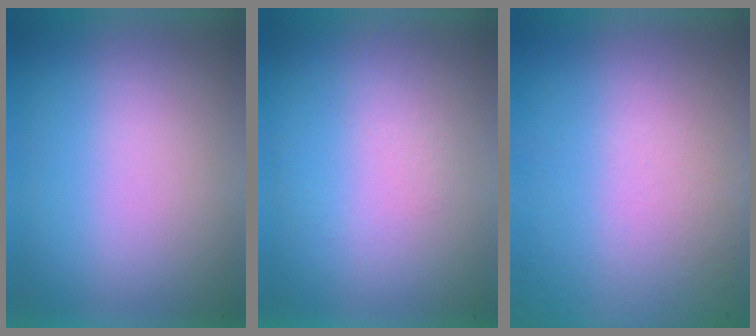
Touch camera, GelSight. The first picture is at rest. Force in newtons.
{"total": 1.2}
{"total": 9.5}